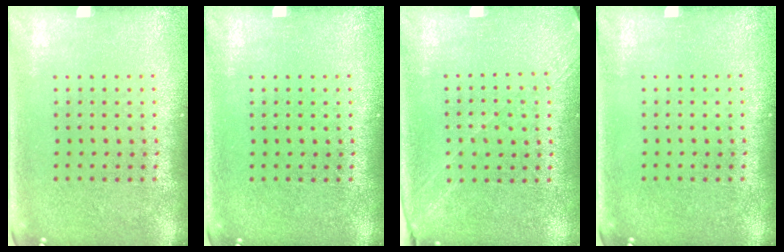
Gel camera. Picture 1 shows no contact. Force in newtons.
{"total": 0.0}
{"total": 1.2, "press": 1.1, "slide": 0.6}
{"total": 0.0}